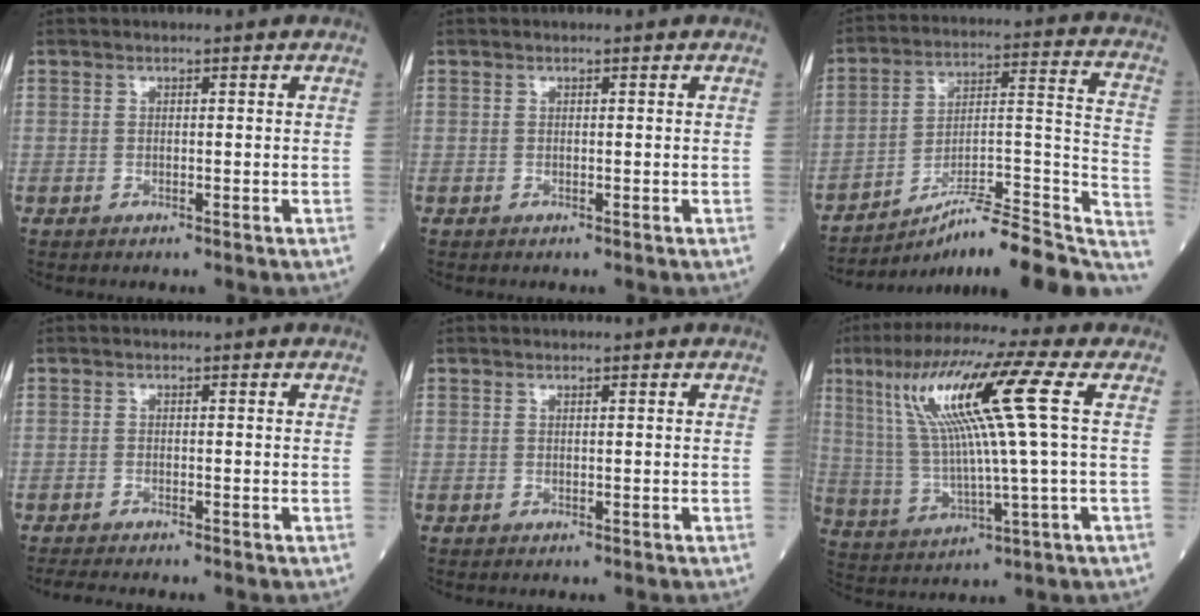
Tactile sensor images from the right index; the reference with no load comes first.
{"total": 0.0}
{"total": 20.8, "force": [-16.7, 2.2, 12.2], "torque": [-0.122, 0.035, -0.256]}
{"total": 4.1, "force": [-3.7, 0.0, 1.8], "torque": [-0.024, -0.009, -0.057]}
{"total": 0.0}
{"total": 15.6, "force": [4.9, -0.7, 14.8], "torque": [-0.288, 0.019, 0.086]}